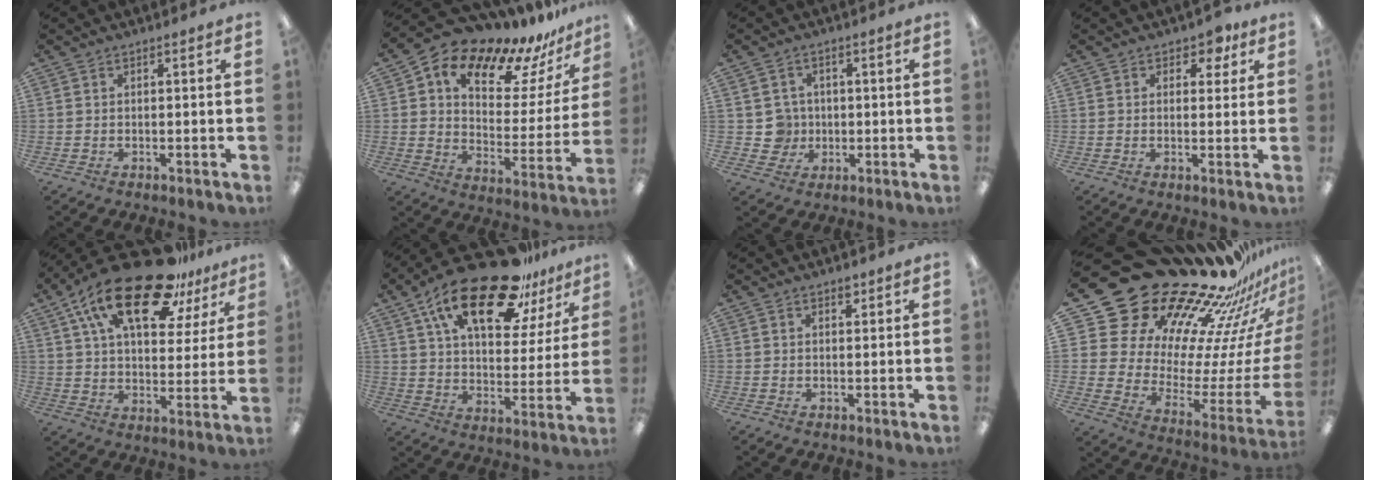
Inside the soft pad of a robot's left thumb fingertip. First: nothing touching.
{"total": 15.9, "force": [11.9, 6.9, 7.8], "torque": [-0.141, -0.084, 0.201]}
{"total": 5.5, "force": [0.1, 5.5, 0.6], "torque": [-0.011, 0.006, 0.006]}
{"total": 4.0, "force": [2.4, 2.8, 1.6], "torque": [-0.006, -0.007, 0.038]}
{"total": 22.9, "force": [14.8, 9.0, 15.0], "torque": [-0.263, -0.079, 0.250]}
{"total": 23.9, "force": [15.8, 9.4, 15.2], "torque": [-0.256, -0.088, 0.270]}
{"total": 1.5, "force": [1.1, 0.7, 0.7], "torque": [0.002, -0.006, 0.017]}
{"total": 33.2, "force": [26.6, 14.5, 13.6], "torque": [-0.149, -0.269, 0.512]}